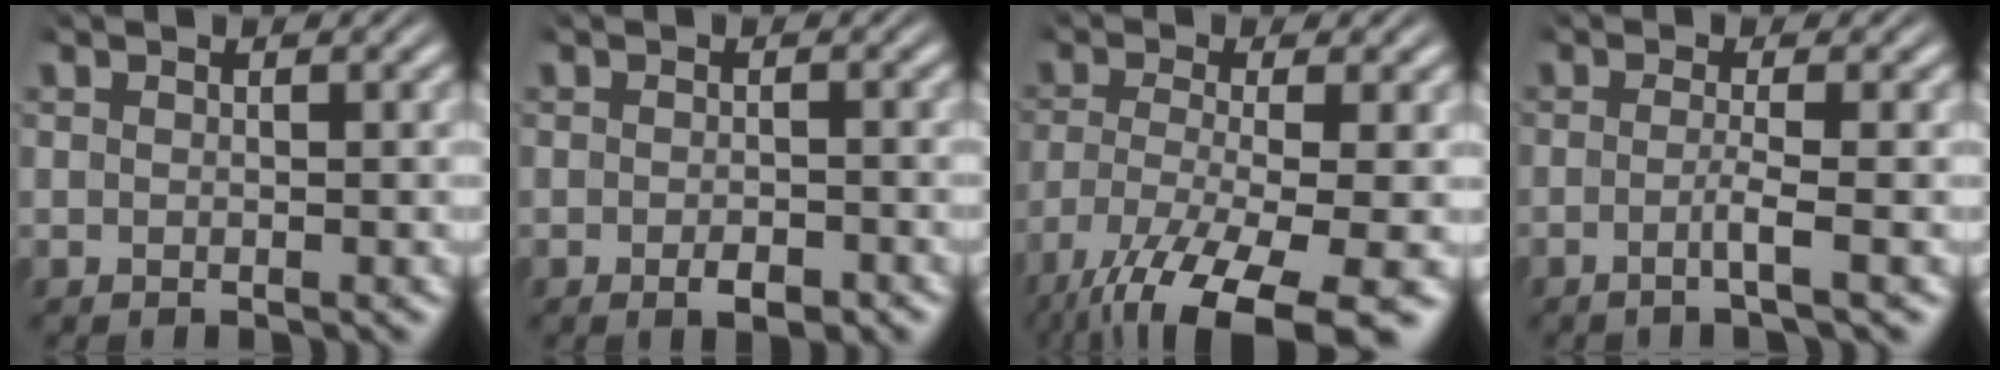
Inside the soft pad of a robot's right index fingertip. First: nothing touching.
{"total": 1.7, "force": [-1.2, 0.6, 1.1], "torque": [-0.016, 0.001, -0.021]}
{"total": 9.5, "force": [-5.2, 3.8, 7.0], "torque": [-0.137, -0.058, -0.055]}
{"total": 2.4, "force": [-1.1, -0.6, 2.0], "torque": [-0.048, -0.011, -0.020]}